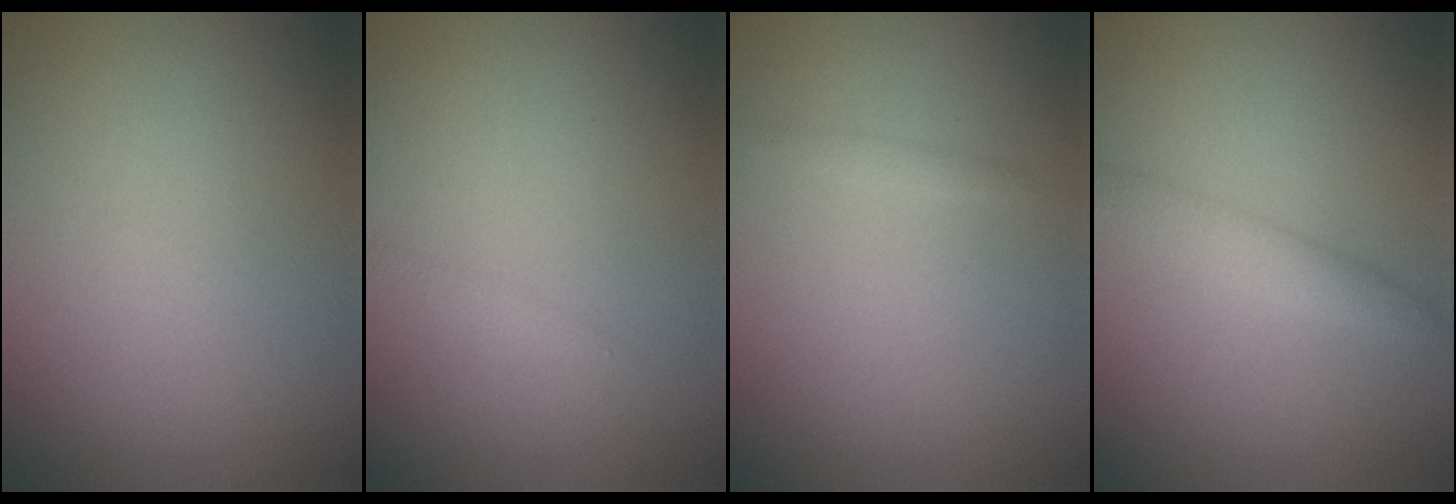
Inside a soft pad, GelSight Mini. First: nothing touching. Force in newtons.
{"total": 0.6, "press": 0.6, "slide": 0.0}
{"total": 0.5, "press": 0.5, "slide": 0.0}
{"total": 2.1, "press": 2.1, "slide": 0.1}